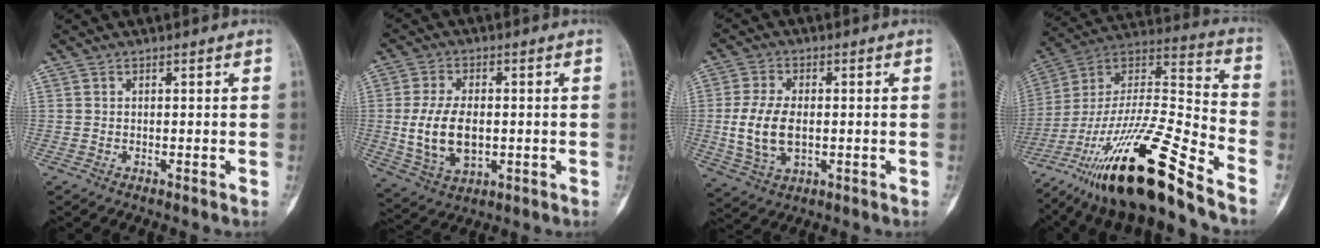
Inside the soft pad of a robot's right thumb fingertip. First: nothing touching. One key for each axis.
{"total": 11.5, "fx": -0.6, "fy": 6.9, "fz": 9.1, "tx": -0.170, "ty": -0.005, "tz": 0.000}
{"total": 10.0, "fx": -0.5, "fy": 5.8, "fz": 8.0, "tx": -0.164, "ty": -0.002, "tz": -0.004}
{"total": 26.8, "fx": -17.9, "fy": 4.7, "fz": 19.4, "tx": -0.373, "ty": 0.059, "tz": -0.316}